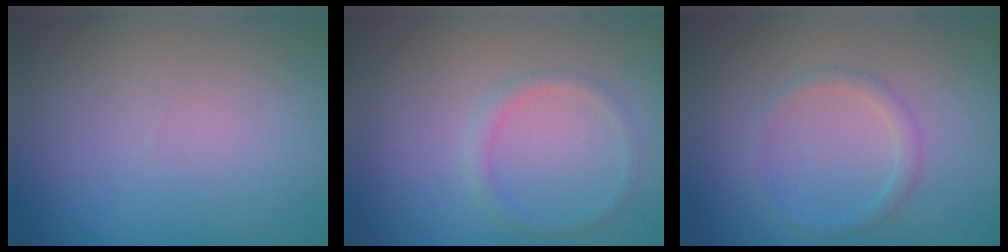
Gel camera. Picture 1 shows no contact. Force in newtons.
{"total": 1.2, "press": 1.2, "slide": 0.0}
{"total": 1.3, "press": 1.3, "slide": 0.1}